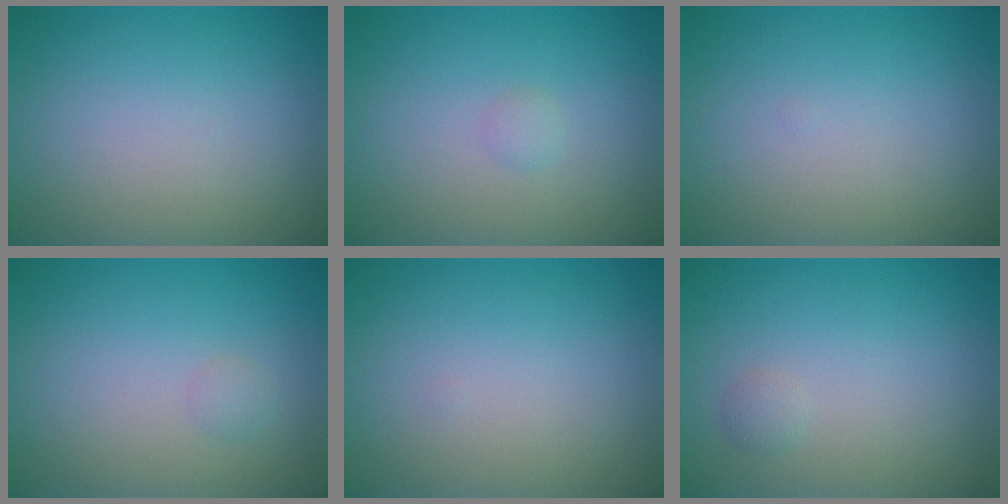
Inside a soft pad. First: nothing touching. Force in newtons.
{"total": 0.6, "press": 0.6, "slide": 0.0}
{"total": 0.0}
{"total": 0.7, "press": 0.7, "slide": 0.0}
{"total": 0.0}
{"total": 0.7, "press": 0.7, "slide": 0.0}